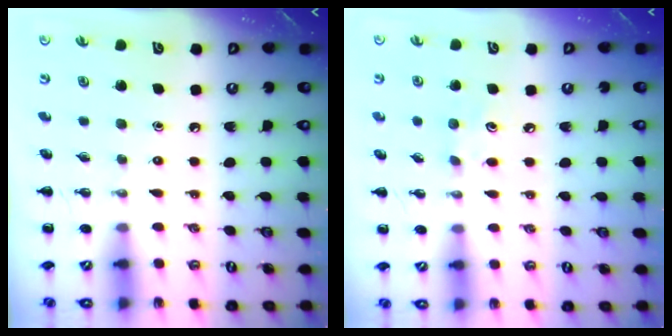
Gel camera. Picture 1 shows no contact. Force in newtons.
{"total": 7.1, "press": 6.9, "slide": 1.6}